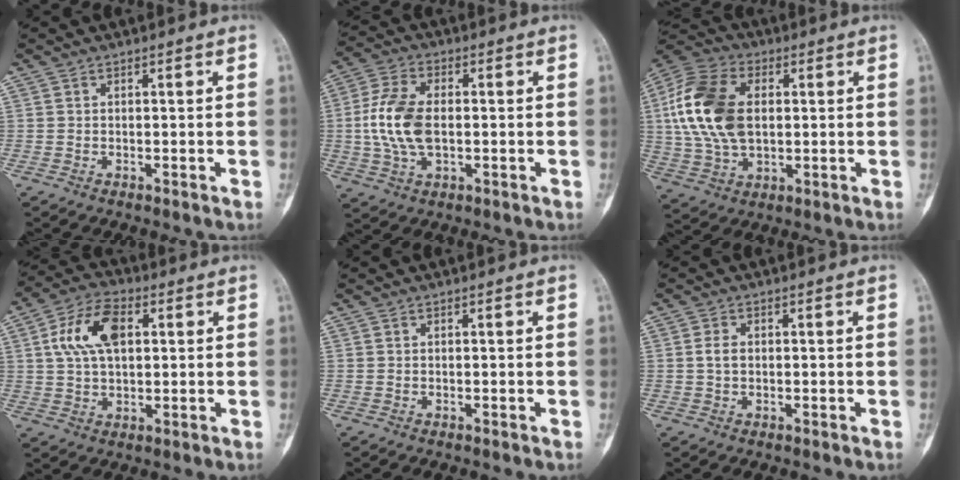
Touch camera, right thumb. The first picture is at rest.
{"total": 11.2, "force": [-0.3, 6.4, 9.2], "torque": [-0.195, 0.010, -0.007]}
{"total": 17.6, "force": [2.3, 11.0, 13.5], "torque": [-0.273, 0.010, 0.040]}
{"total": 11.0, "force": [2.6, 6.4, 8.6], "torque": [-0.157, 0.012, 0.043]}
{"total": 0.0}
{"total": 2.0, "force": [0.1, 1.4, 1.5], "torque": [-0.026, 0.004, 0.001]}